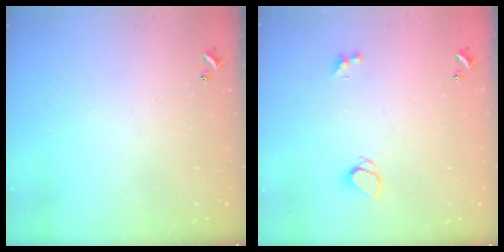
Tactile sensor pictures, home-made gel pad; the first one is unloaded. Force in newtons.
{"total": 1.8, "press": 1.7, "slide": 0.5}